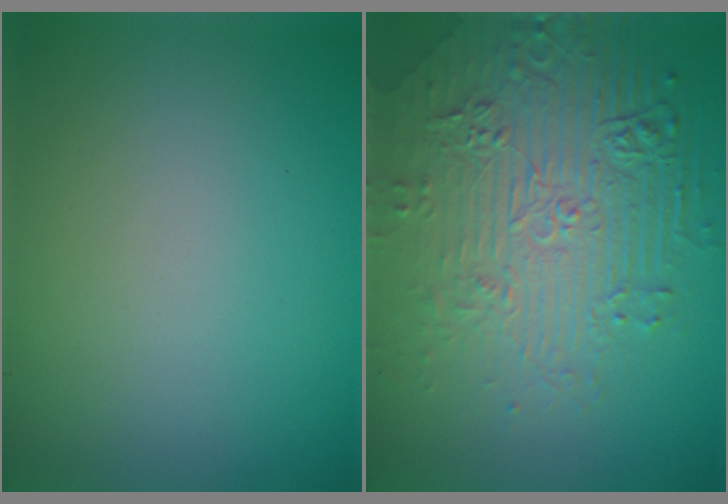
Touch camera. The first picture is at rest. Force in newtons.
{"total": 7.8, "press": 5.6, "slide": 5.4}